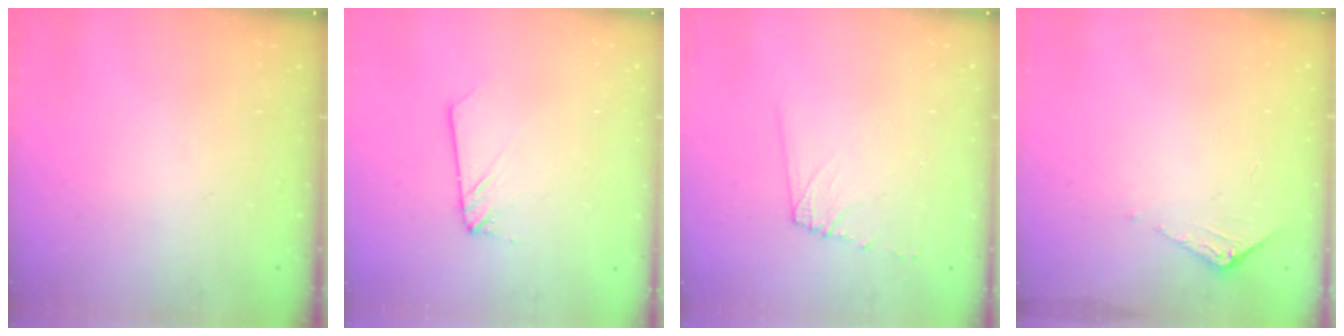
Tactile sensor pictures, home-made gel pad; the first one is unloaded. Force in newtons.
{"total": 2.3, "press": 2.3, "slide": 0.1}
{"total": 6.1, "press": 6.1, "slide": 0.6}
{"total": 5.0, "press": 5.0, "slide": 0.5}